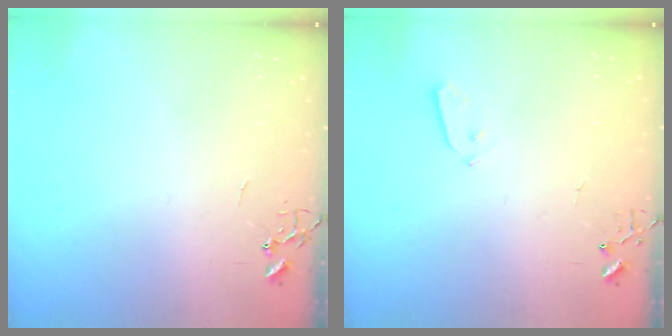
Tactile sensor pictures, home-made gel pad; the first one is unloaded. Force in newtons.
{"total": 3.7, "press": 3.7, "slide": 0.1}